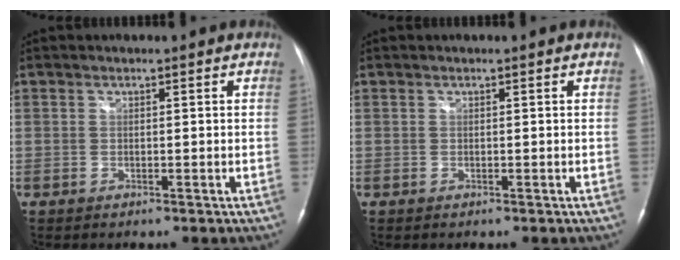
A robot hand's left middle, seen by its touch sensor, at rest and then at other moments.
{"total": 0.0}